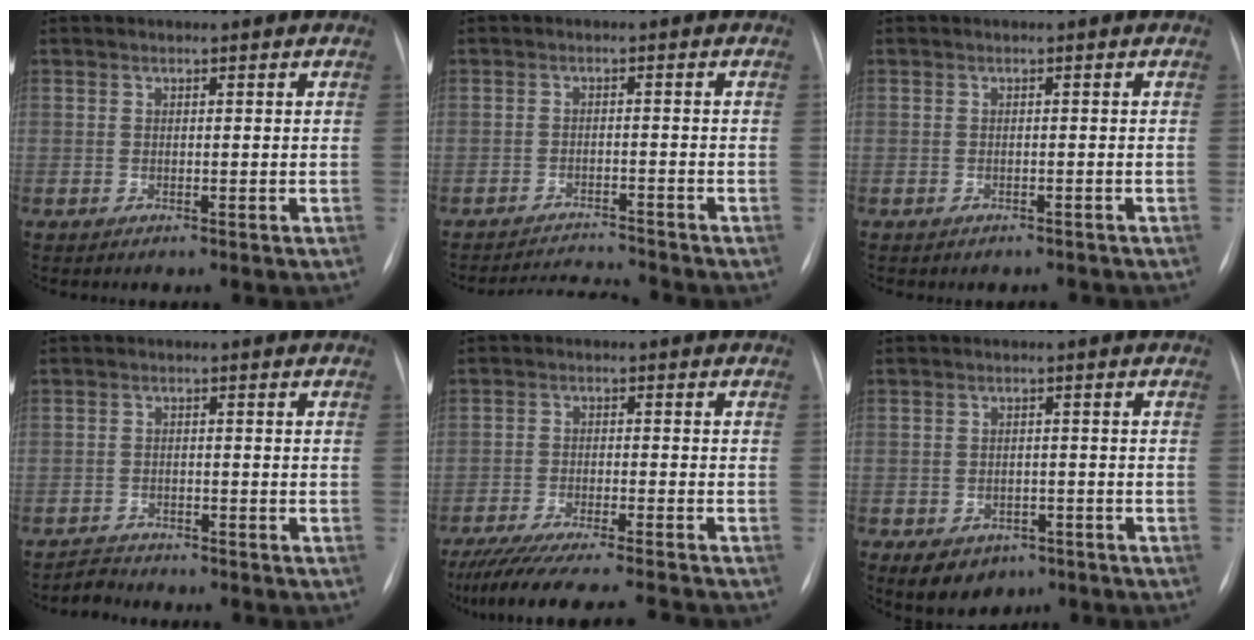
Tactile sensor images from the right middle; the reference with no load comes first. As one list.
[{"total": 4.6, "force": [-4.4, -1.4, -0.4], "torque": [0.000, -0.008, -0.074]}, {"total": 2.3, "force": [-2.0, 1.0, 0.5], "torque": [-0.008, -0.001, -0.023]}, {"total": 2.3, "force": [-2.1, 0.4, -0.7], "torque": [0.010, -0.007, -0.039]}, {"total": 16.0, "force": [-14.4, 0.1, 6.9], "torque": [-0.116, -0.036, -0.216]}, {"total": 6.9, "force": [-4.0, 4.9, 2.6], "torque": [-0.040, 0.008, -0.046]}]